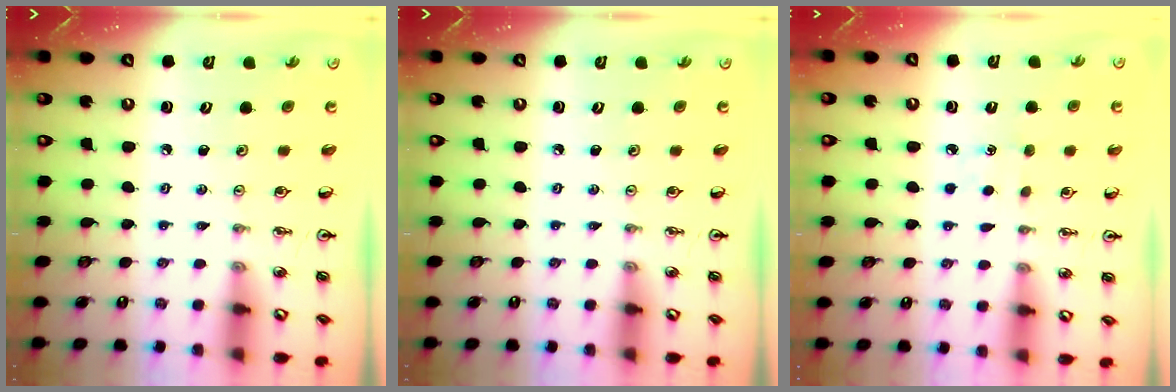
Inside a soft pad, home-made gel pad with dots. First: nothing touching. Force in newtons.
{"total": 0.0}
{"total": 3.3, "press": 3.2, "slide": 0.4}